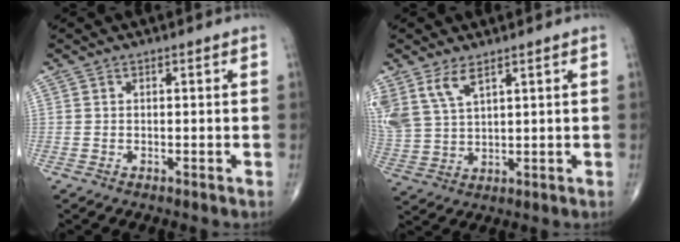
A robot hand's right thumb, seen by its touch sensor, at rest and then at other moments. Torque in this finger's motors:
{"motor_torque": [0.10, 0.20, 0.85, 0.64, 0.08]}